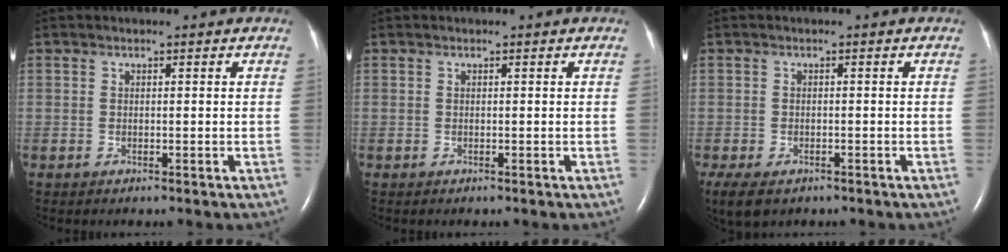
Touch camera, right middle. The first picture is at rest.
{"total": 0.0}
{"total": 7.7, "force": [-4.8, 4.5, 4.0], "torque": [-0.094, -0.012, -0.070]}